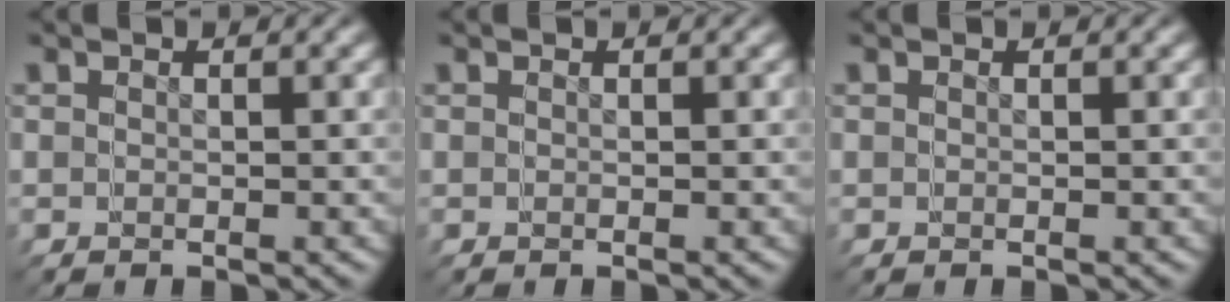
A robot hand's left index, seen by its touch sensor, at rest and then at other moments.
{"total": 0.0}
{"total": 0.0}